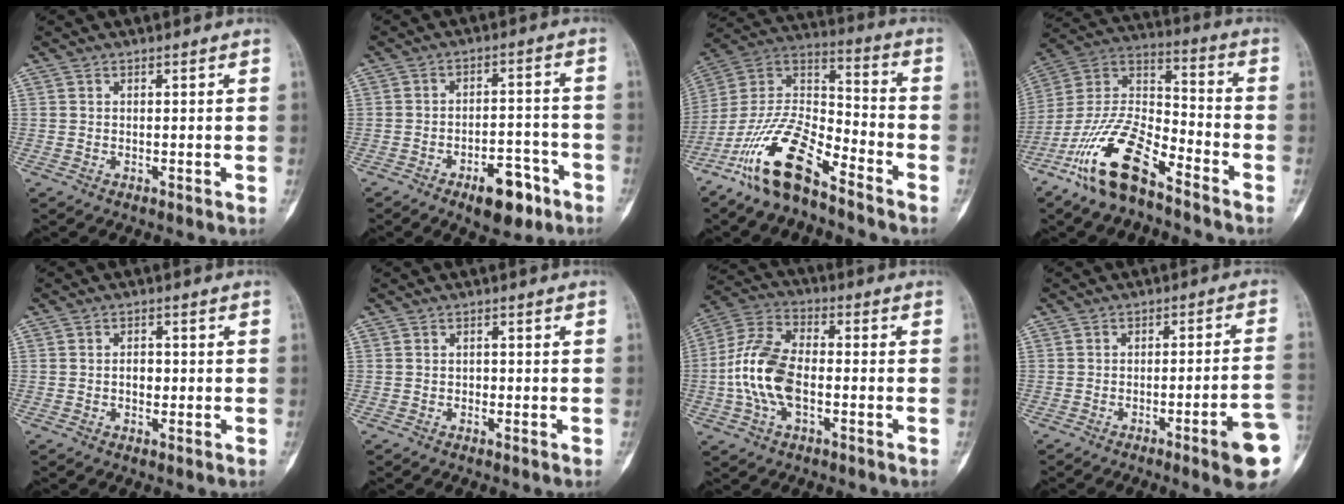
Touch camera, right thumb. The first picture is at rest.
{"total": 9.3, "force": [-5.4, 4.4, 6.2], "torque": [-0.065, 0.034, -0.076]}
{"total": 17.3, "force": [-11.6, 5.8, 11.4], "torque": [-0.211, 0.077, -0.223]}
{"total": 17.5, "force": [-11.3, 6.5, 11.7], "torque": [-0.222, 0.072, -0.217]}
{"total": 2.3, "force": [-0.2, 1.7, 1.6], "torque": [-0.016, 0.005, -0.005]}
{"total": 0.7, "force": [-0.2, 0.6, 0.2], "torque": [-0.002, 0.003, -0.004]}
{"total": 13.0, "force": [-2.1, 7.2, 10.6], "torque": [-0.225, 0.030, -0.044]}
{"total": 10.7, "force": [-4.4, 0.8, 9.7], "torque": [-0.119, 0.019, -0.059]}